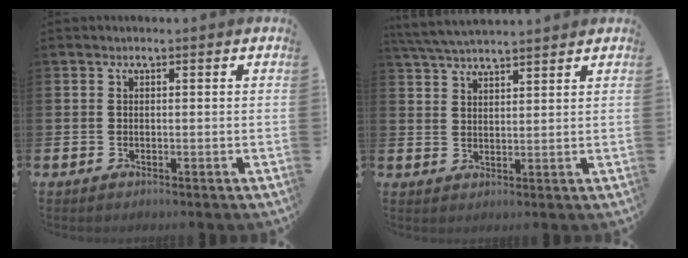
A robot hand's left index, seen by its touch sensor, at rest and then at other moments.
{"total": 4.7, "force": [4.5, 0.3, 1.1], "torque": [-0.035, -0.019, 0.083]}